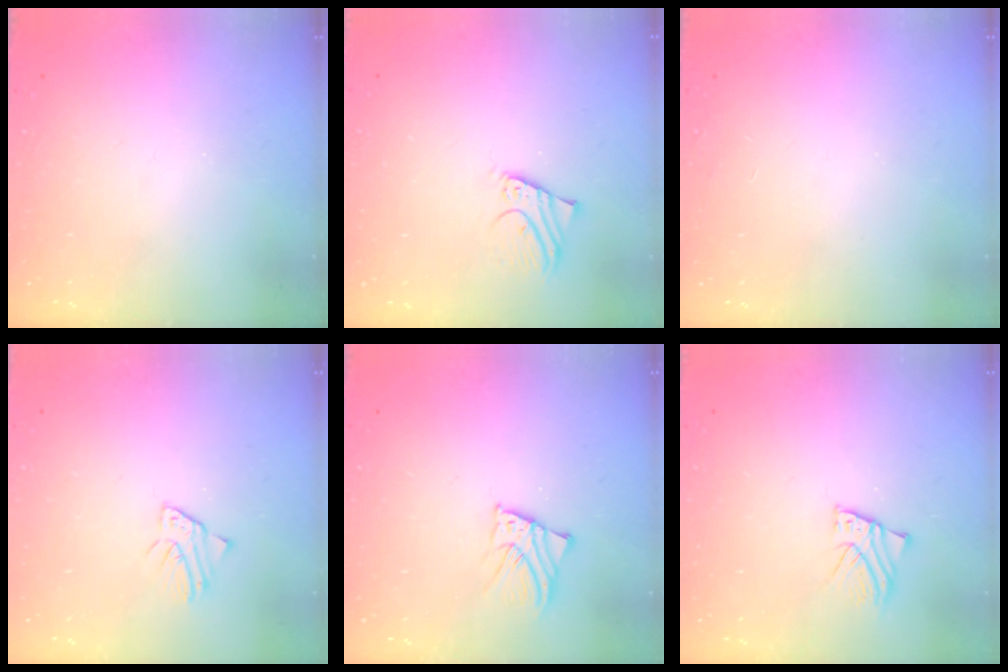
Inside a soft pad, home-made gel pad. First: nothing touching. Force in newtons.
{"total": 2.8, "press": 2.8, "slide": 0.2}
{"total": 3.0, "press": 3.0, "slide": 0.3}
{"total": 1.5, "press": 1.5, "slide": 0.2}
{"total": 2.3, "press": 2.3, "slide": 0.1}
{"total": 2.9, "press": 2.9, "slide": 0.2}